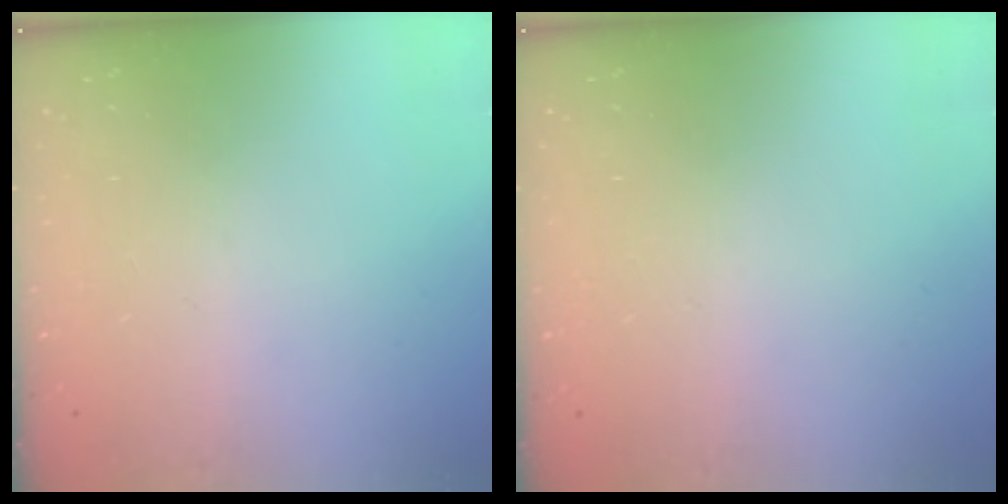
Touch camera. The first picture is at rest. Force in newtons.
{"total": 2.6, "press": 2.6, "slide": 0.2}